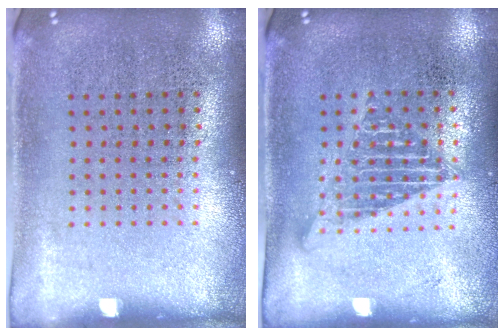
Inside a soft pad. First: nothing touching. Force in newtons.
{"total": 1.3, "press": 1.2, "slide": 0.6}